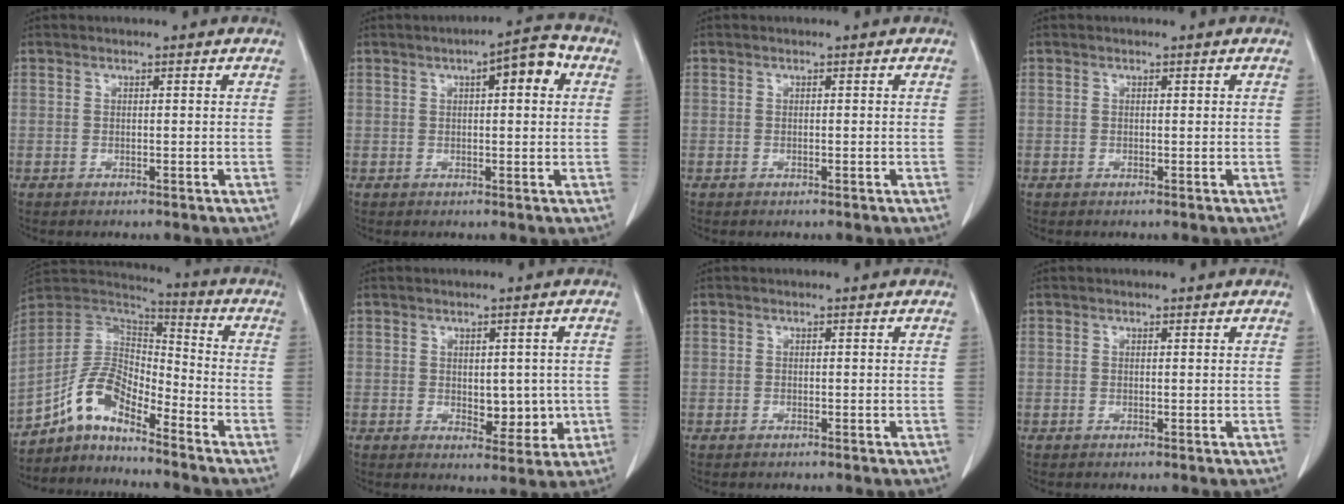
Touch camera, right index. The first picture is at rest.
{"total": 6.5, "force": [2.2, 1.4, 5.9], "torque": [-0.084, 0.019, 0.024]}
{"total": 0.0}
{"total": 0.0}
{"total": 9.9, "force": [-7.6, 3.1, 5.5], "torque": [-0.114, 0.036, -0.145]}
{"total": 5.3, "force": [-0.3, 2.9, 4.4], "torque": [-0.050, -0.003, 0.009]}
{"total": 0.0}
{"total": 0.0}